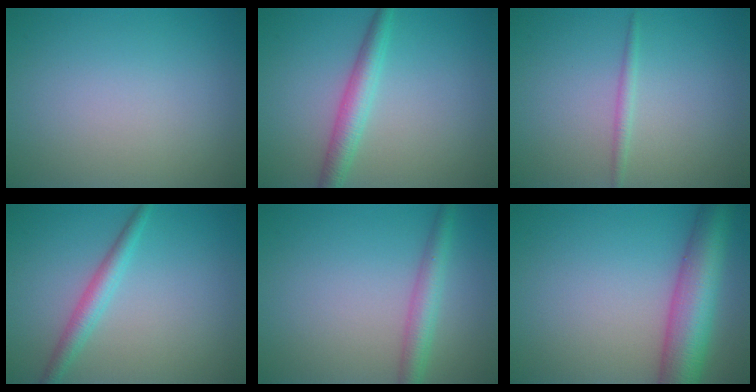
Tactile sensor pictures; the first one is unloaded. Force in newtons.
{"total": 3.0, "press": 3.0, "slide": 0.0}
{"total": 1.0, "press": 1.0, "slide": 0.0}
{"total": 2.4, "press": 2.4, "slide": 0.1}
{"total": 3.0, "press": 3.0, "slide": 0.1}
{"total": 8.1, "press": 8.1, "slide": 0.2}